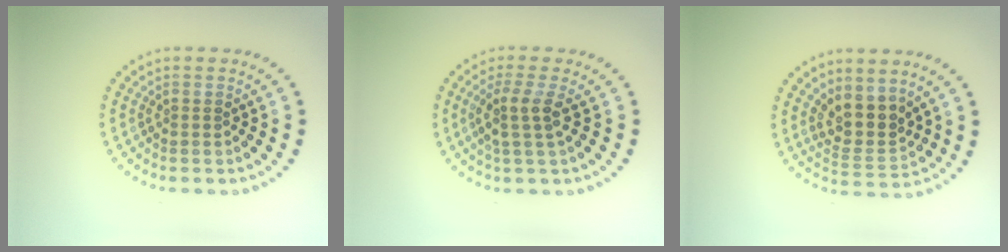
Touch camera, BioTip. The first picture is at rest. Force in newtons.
{"total": 2.6, "press": 2.0, "slide": 1.7}
{"total": 3.6, "press": 2.9, "slide": 2.1}